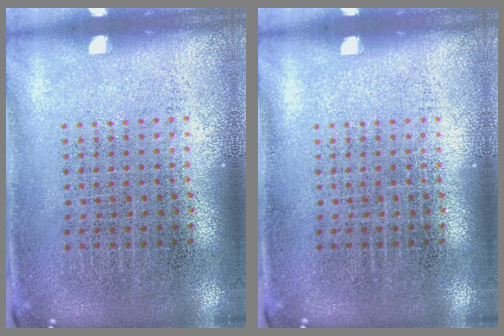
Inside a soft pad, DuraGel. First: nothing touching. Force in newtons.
{"total": 0.0}